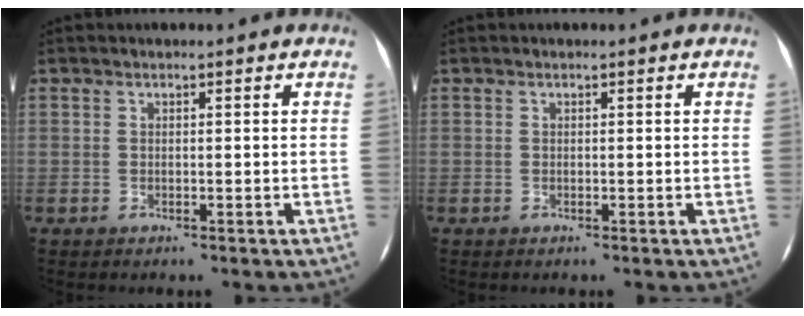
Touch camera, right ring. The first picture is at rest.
{"total": 0.0}